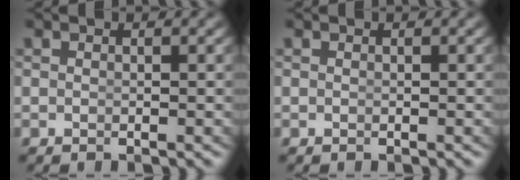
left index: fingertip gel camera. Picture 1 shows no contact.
{"total": 0.0}